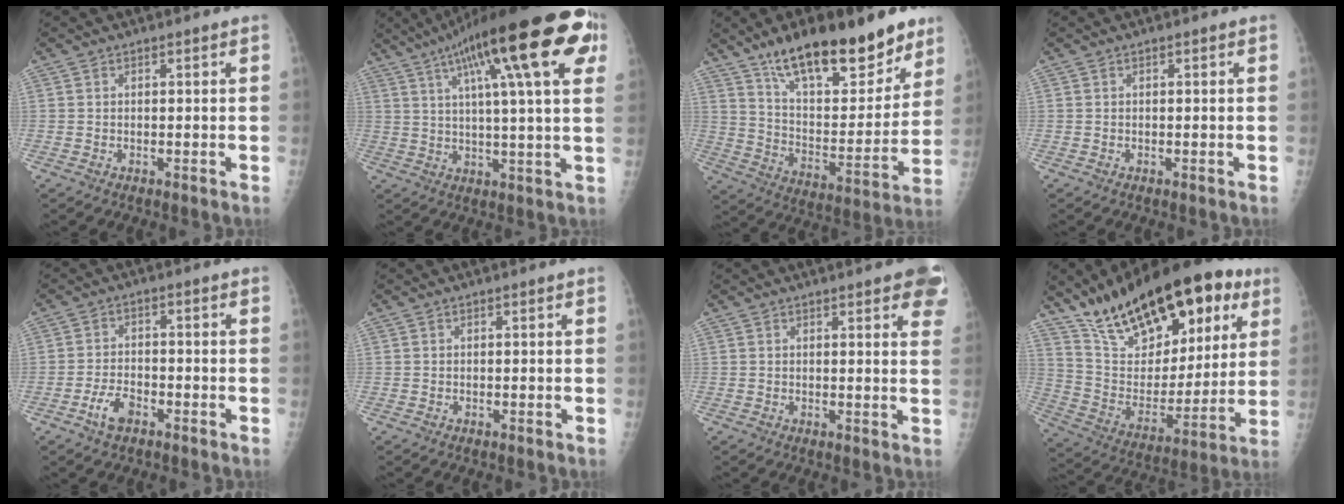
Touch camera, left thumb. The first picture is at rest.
{"total": 25.5, "force": [11.3, 5.7, 22.1], "torque": [-0.329, 0.010, 0.164]}
{"total": 24.3, "force": [16.6, 9.3, 15.0], "torque": [-0.187, -0.070, 0.269]}
{"total": 0.0}
{"total": 4.6, "force": [-2.8, 2.3, 2.9], "torque": [-0.054, 0.019, -0.050]}
{"total": 0.0}
{"total": 9.4, "force": [5.4, 2.4, 7.3], "torque": [-0.059, -0.011, 0.054]}
{"total": 29.1, "force": [17.0, 13.2, 19.5], "torque": [-0.272, -0.032, 0.280]}